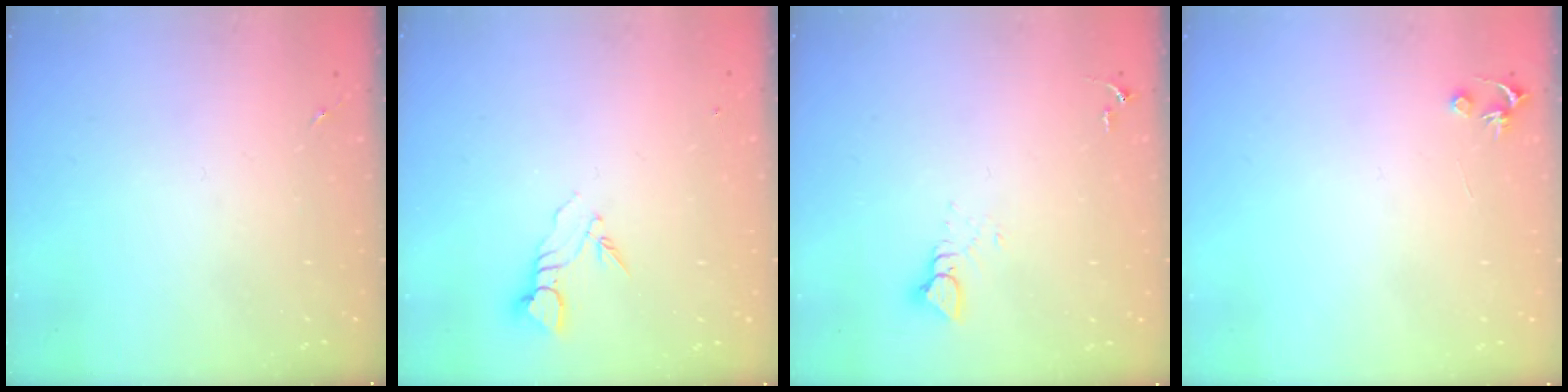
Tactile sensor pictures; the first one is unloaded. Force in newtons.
{"total": 3.8, "press": 3.8, "slide": 0.2}
{"total": 3.7, "press": 3.7, "slide": 0.1}
{"total": 3.2, "press": 3.2, "slide": 0.3}